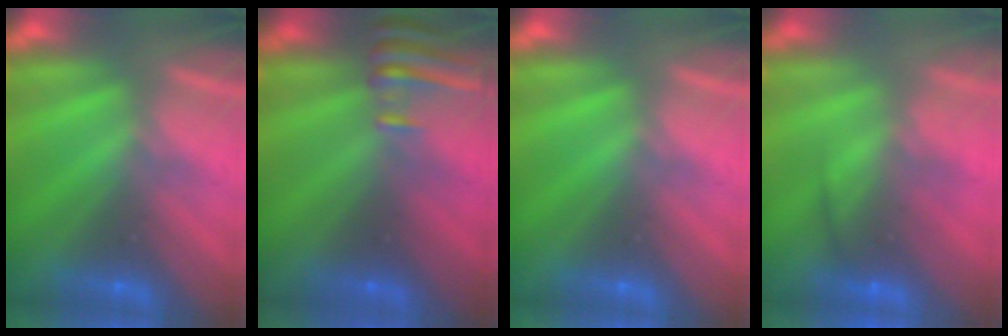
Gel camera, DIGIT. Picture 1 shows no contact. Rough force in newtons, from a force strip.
{"total": 5.8}
{"total": 0.0}
{"total": 2.4}